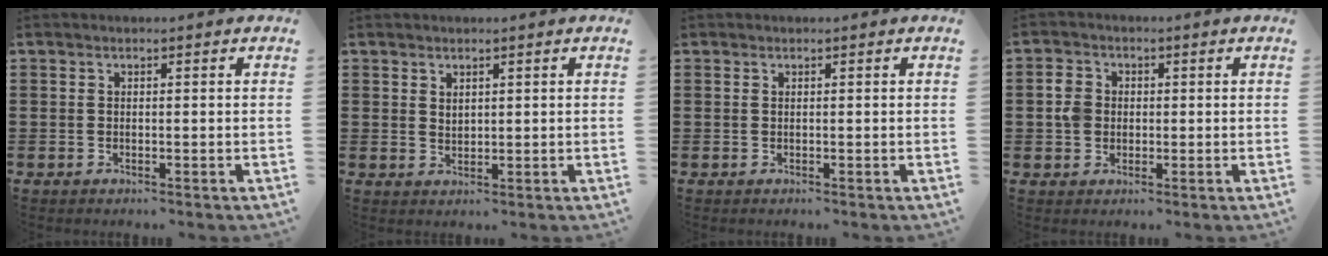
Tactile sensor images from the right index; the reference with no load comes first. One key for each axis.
{"total": 1.4, "fx": 1.2, "fy": 0.7, "fz": 0.3, "tx": -0.007, "ty": 0.003, "tz": 0.024}
{"total": 0.0}
{"total": 3.6, "fx": 0.0, "fy": 3.1, "fz": 1.9, "tx": -0.052, "ty": 0.009, "tz": -0.005}